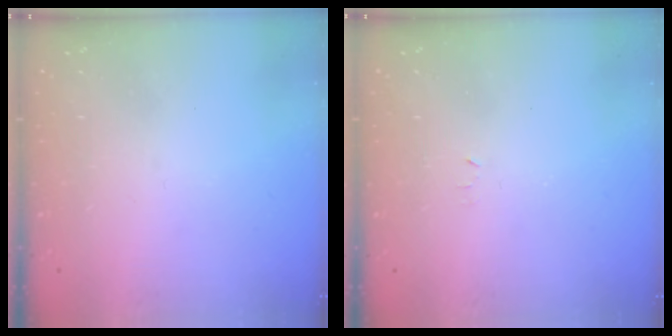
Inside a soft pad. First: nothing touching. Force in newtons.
{"total": 2.4, "press": 2.4, "slide": 0.4}